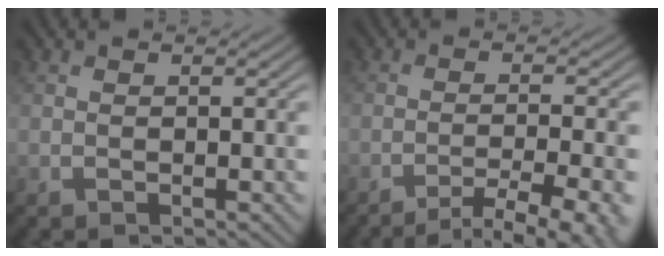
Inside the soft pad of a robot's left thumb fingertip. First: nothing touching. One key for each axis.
{"total": 8.4, "fx": -6.3, "fy": 1.3, "fz": 5.4, "tx": -0.082, "ty": -0.002, "tz": -0.081}